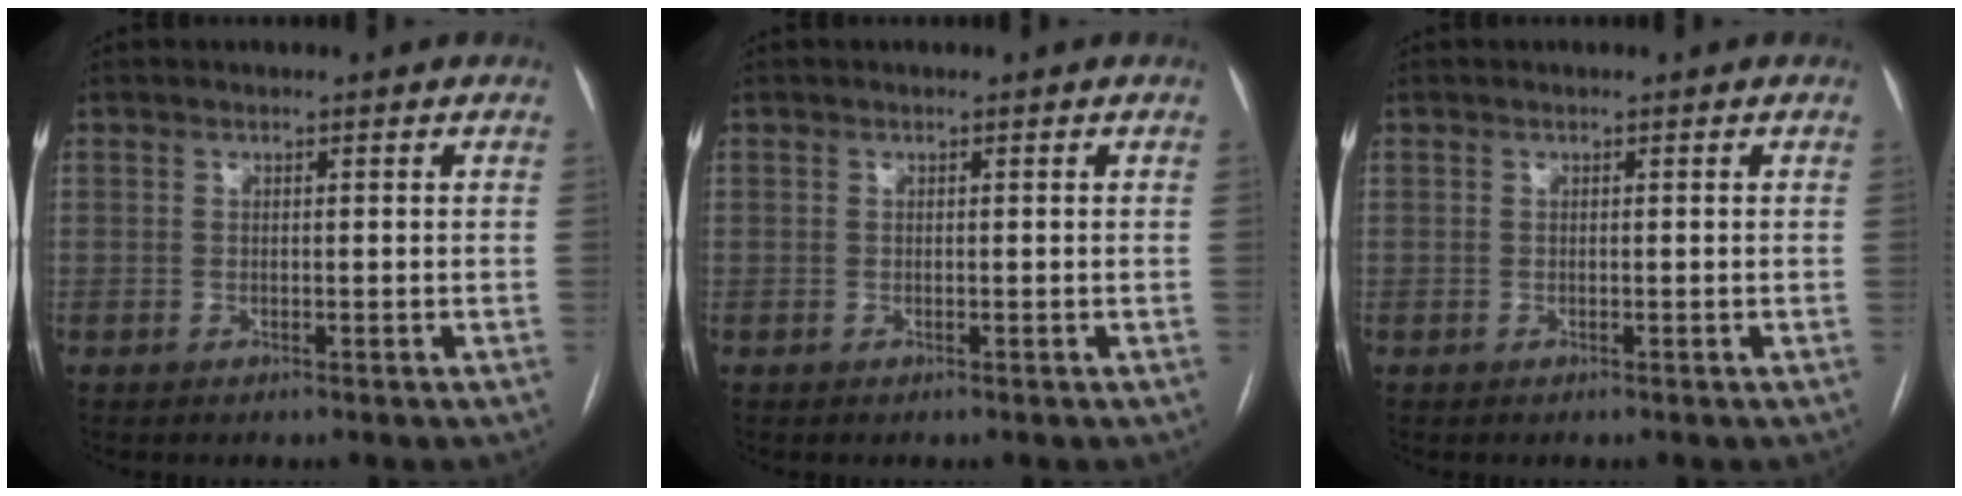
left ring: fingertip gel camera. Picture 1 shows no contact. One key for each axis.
{"total": 0.0}
{"total": 0.0}